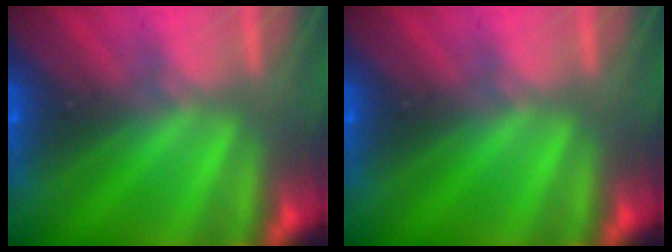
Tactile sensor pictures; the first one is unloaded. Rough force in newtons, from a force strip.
{"total": 0.0}